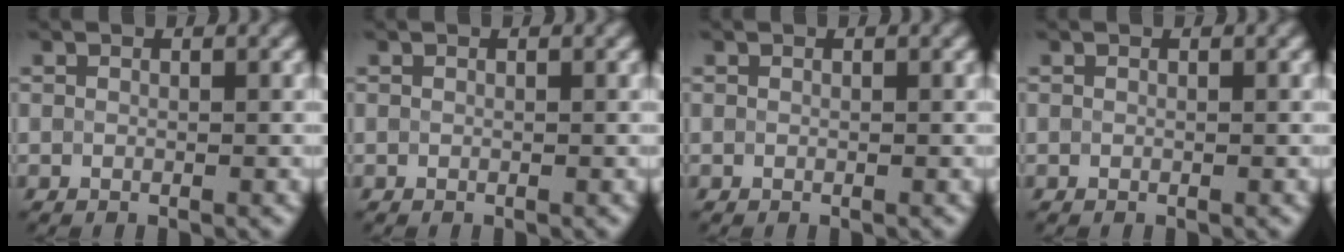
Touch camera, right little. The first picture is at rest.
{"total": 0.0}
{"total": 0.0}
{"total": 0.0}